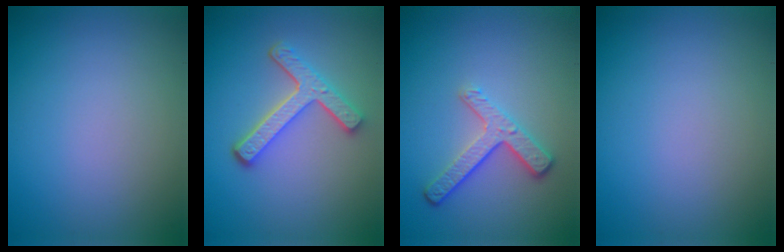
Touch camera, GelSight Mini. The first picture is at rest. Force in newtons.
{"total": 4.5, "press": 3.4, "slide": 3.0}
{"total": 3.4, "press": 2.7, "slide": 2.1}
{"total": 0.0}